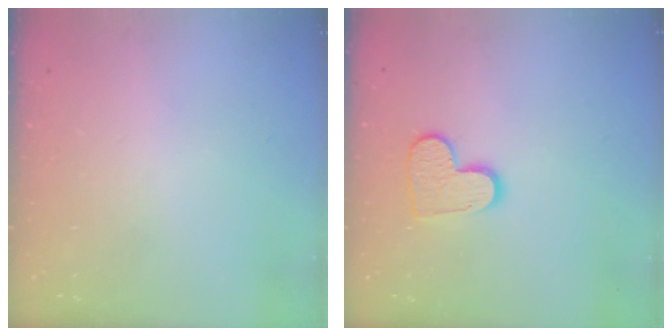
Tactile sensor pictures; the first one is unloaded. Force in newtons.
{"total": 9.9, "press": 9.9, "slide": 0.3}